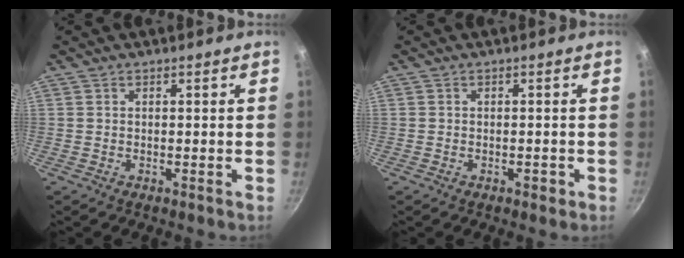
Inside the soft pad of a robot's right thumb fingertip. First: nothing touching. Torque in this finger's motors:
{"motor_torque": [-0.27, 0.02, -0.30, 0.07, -0.02]}